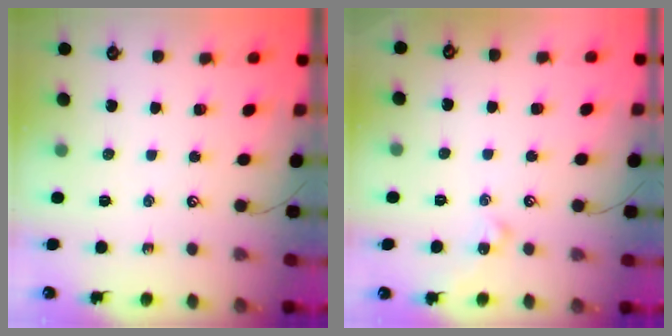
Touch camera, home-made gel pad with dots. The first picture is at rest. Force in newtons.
{"total": 1.3, "press": 1.2, "slide": 0.4}